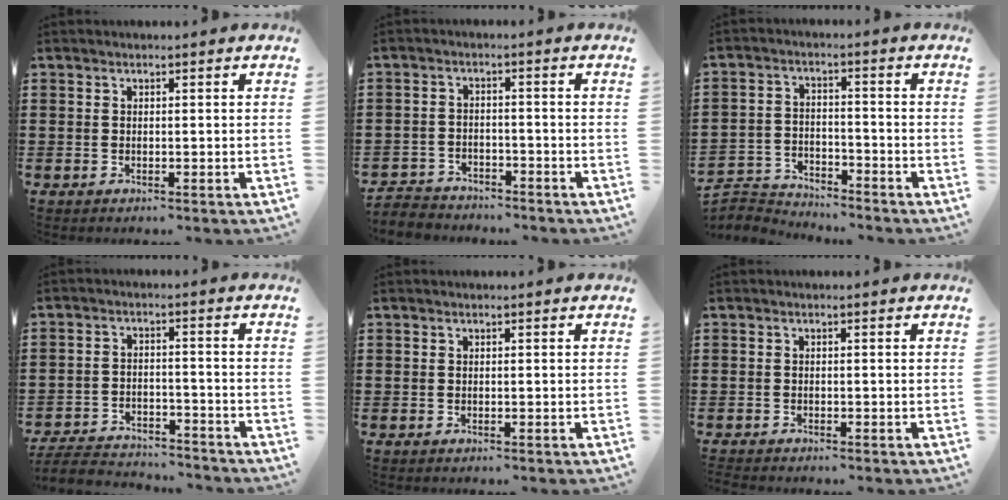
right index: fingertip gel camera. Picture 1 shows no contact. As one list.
[{"total": 2.9, "force": [-2.8, 0.6, -0.2], "torque": [-0.006, 0.001, -0.063]}, {"total": 4.1, "force": [-4.0, 0.8, 0.0], "torque": [-0.014, 0.003, -0.089]}, {"total": 4.6, "force": [-4.5, 0.7, 0.8], "torque": [-0.029, 0.000, -0.095]}, {"total": 0.0}, {"total": 0.6, "force": [-0.6, 0.1, 0.0], "torque": [-0.001, -0.001, -0.013]}]